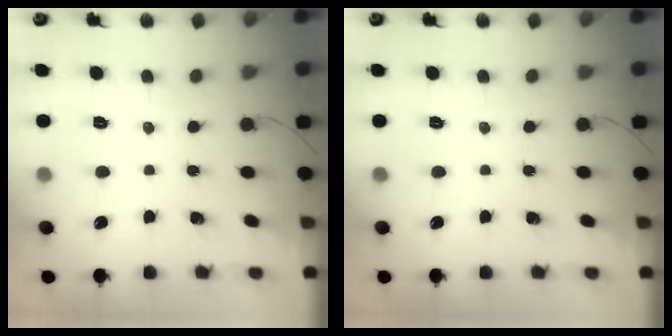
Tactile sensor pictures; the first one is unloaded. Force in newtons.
{"total": 0.0}